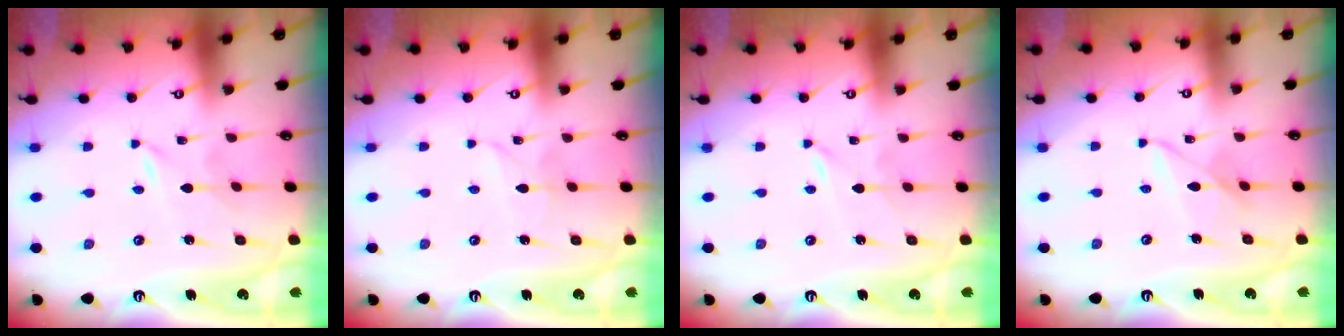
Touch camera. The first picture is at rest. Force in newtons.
{"total": 2.5, "press": 2.5, "slide": 0.2}
{"total": 0.0}
{"total": 5.7, "press": 5.7, "slide": 0.3}